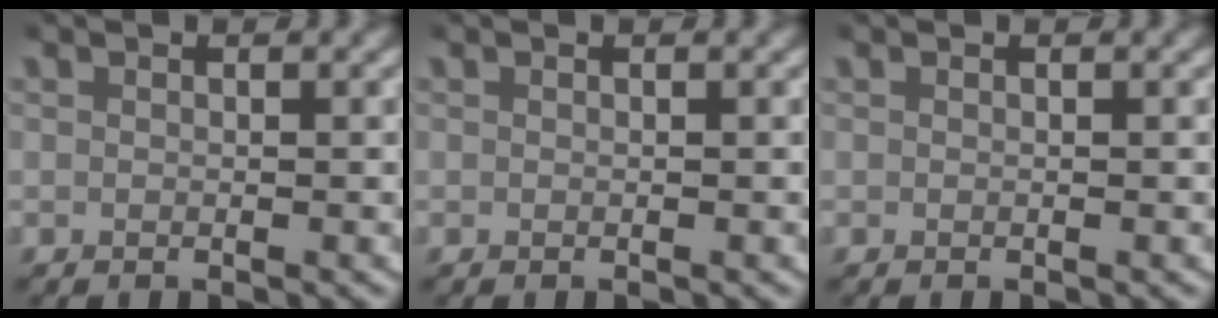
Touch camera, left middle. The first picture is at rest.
{"total": 0.0}
{"total": 0.0}